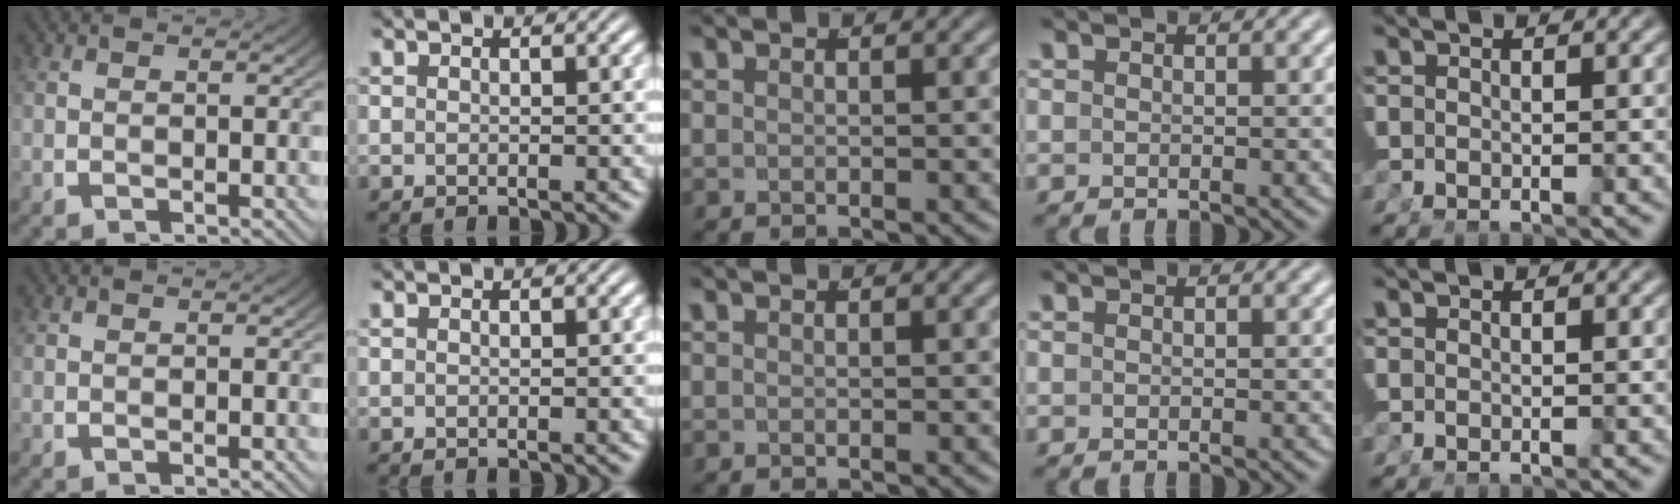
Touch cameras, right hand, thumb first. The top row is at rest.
{}